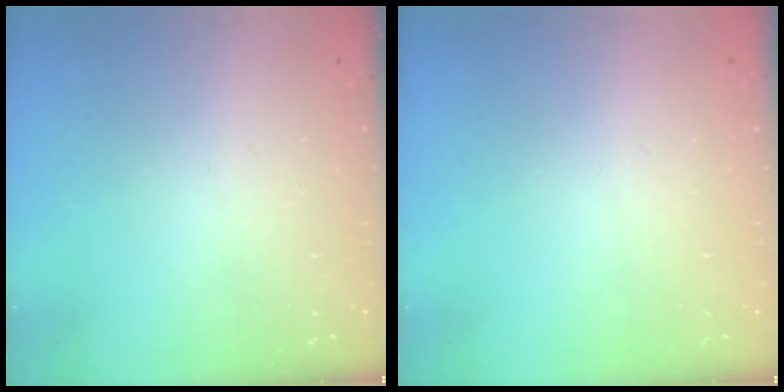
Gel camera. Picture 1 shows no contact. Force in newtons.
{"total": 0.0}